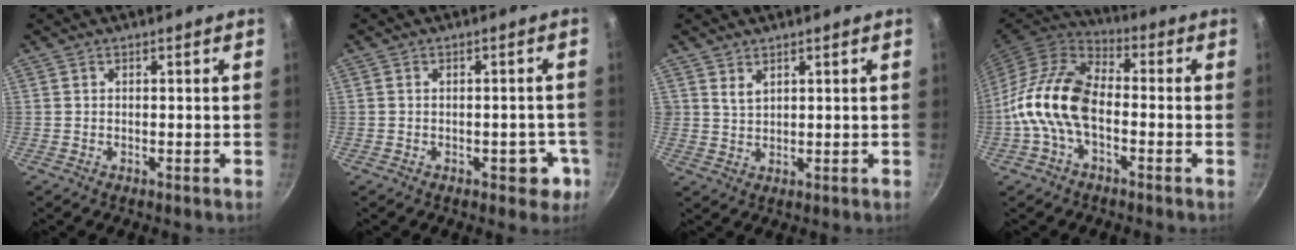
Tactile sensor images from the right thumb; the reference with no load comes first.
{"total": 4.6, "force": [-1.7, 2.8, 3.2], "torque": [-0.010, 0.018, -0.016]}
{"total": 2.3, "force": [1.6, 1.3, 1.1], "torque": [-0.017, -0.011, 0.033]}
{"total": 13.9, "force": [-2.9, 8.1, 10.9], "torque": [-0.199, 0.040, -0.069]}